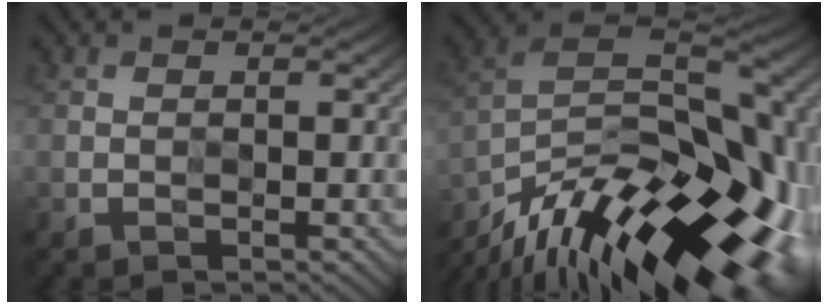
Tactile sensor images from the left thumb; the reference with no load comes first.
{"total": 19.1, "force": [-12.7, 6.8, 12.5], "torque": [-0.199, 0.006, -0.208]}